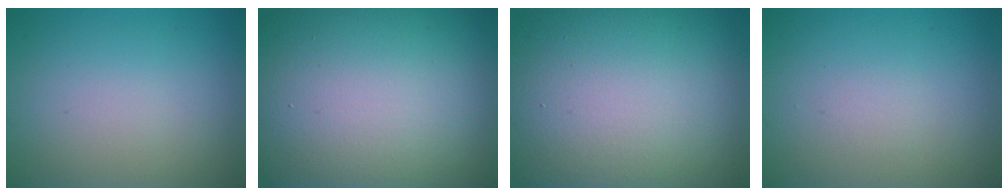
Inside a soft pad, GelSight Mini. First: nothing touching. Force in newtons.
{"total": 24.3, "press": 24.3, "slide": 0.8}
{"total": 19.1, "press": 19.1, "slide": 1.1}
{"total": 0.6, "press": 0.6, "slide": 0.0}